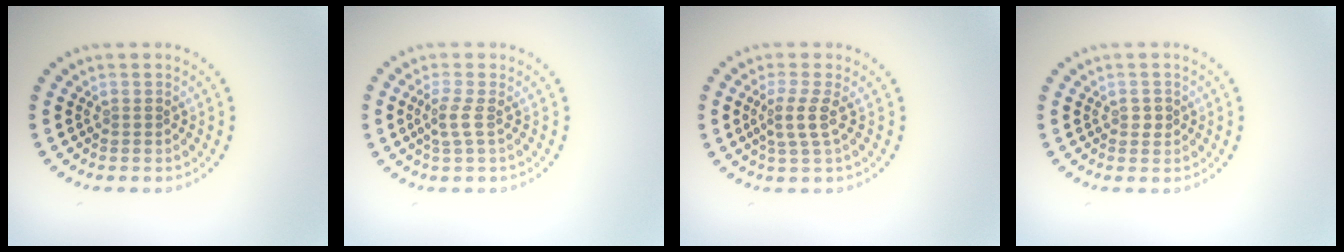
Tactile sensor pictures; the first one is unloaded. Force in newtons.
{"total": 1.6, "press": 1.3, "slide": 1.1}
{"total": 2.2, "press": 1.7, "slide": 1.4}
{"total": 1.0, "press": 1.0, "slide": 0.2}